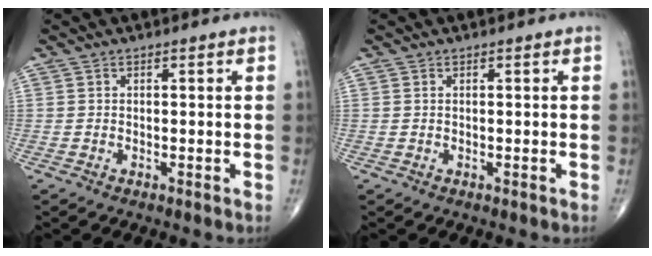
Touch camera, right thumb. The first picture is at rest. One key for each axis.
{"total": 0.0}